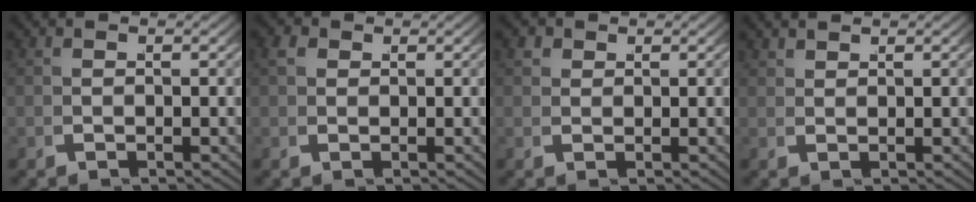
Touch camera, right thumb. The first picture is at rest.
{"total": 1.6, "force": [0.6, 1.4, 0.6], "torque": [-0.018, -0.002, 0.014]}
{"total": 1.9, "force": [1.0, 1.5, 0.6], "torque": [-0.017, -0.003, 0.021]}
{"total": 1.2, "force": [1.2, 0.0, -0.2], "torque": [0.007, 0.000, 0.029]}